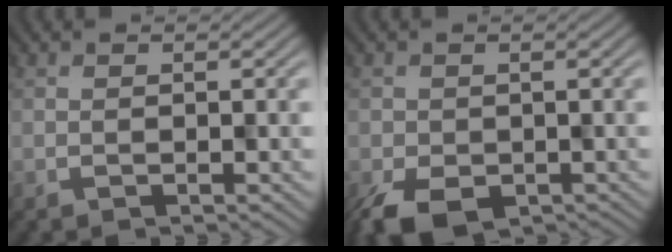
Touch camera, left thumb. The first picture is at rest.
{"total": 6.2, "force": [-3.7, 3.4, 3.7], "torque": [-0.074, -0.028, -0.054]}